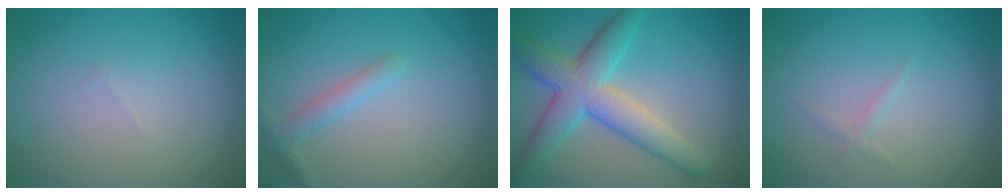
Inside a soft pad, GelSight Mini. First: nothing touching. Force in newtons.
{"total": 1.7, "press": 1.7, "slide": 0.1}
{"total": 6.6, "press": 6.6, "slide": 0.1}
{"total": 0.7, "press": 0.7, "slide": 0.0}